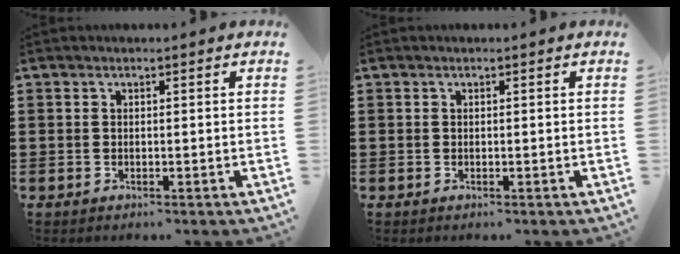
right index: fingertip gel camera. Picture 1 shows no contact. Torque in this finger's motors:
{"motor_torque": [1.06, 1.08, 0.00, 0.01]}